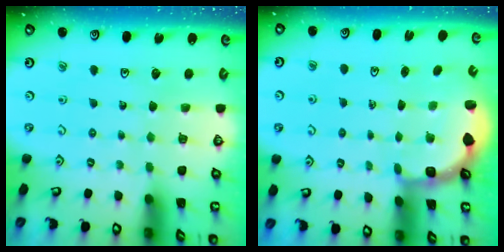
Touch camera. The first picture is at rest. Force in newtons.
{"total": 2.8, "press": 2.2, "slide": 1.7}